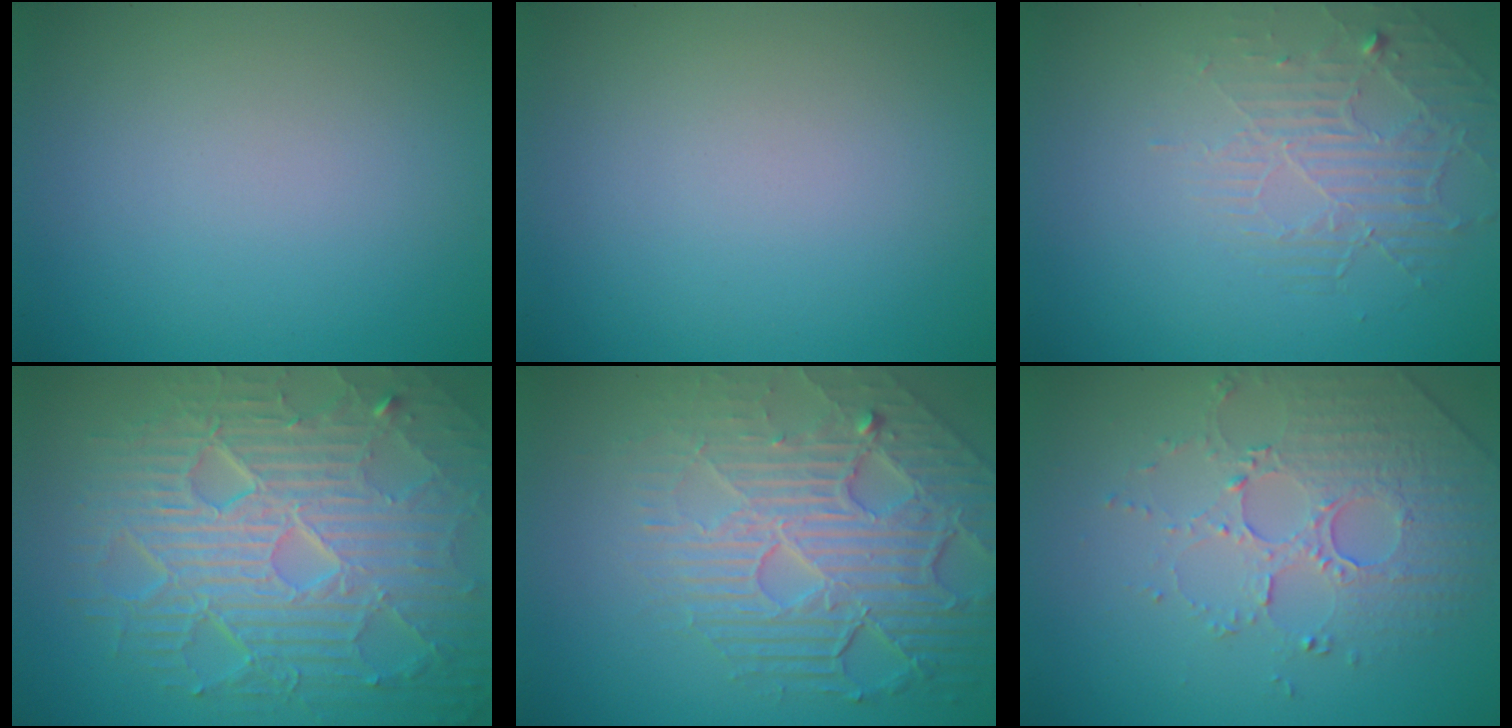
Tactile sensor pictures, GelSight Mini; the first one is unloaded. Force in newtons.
{"total": 0.0}
{"total": 2.2, "press": 1.4, "slide": 1.7}
{"total": 10.8, "press": 6.8, "slide": 8.4}
{"total": 8.2, "press": 5.7, "slide": 5.9}
{"total": 5.0, "press": 3.5, "slide": 3.6}